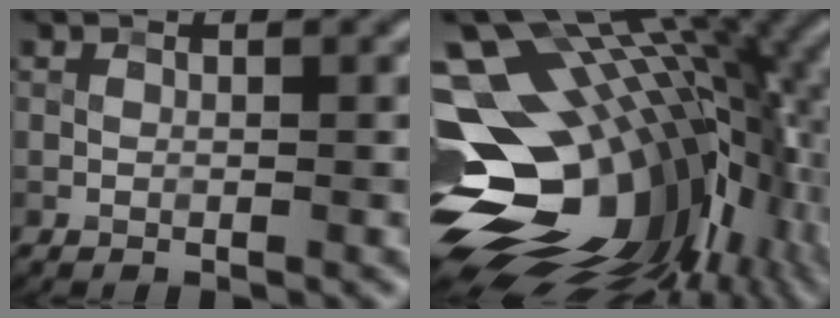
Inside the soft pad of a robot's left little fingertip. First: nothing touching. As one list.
[{"total": 19.1, "force": [-1.6, 12.3, 14.6], "torque": [-0.248, -0.019, -0.011]}]